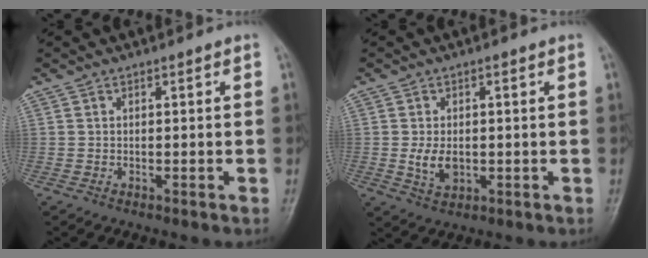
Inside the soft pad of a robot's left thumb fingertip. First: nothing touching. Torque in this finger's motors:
{"motor_torque": [-0.15, 0.96, 0.32, 0.01, 0.02]}